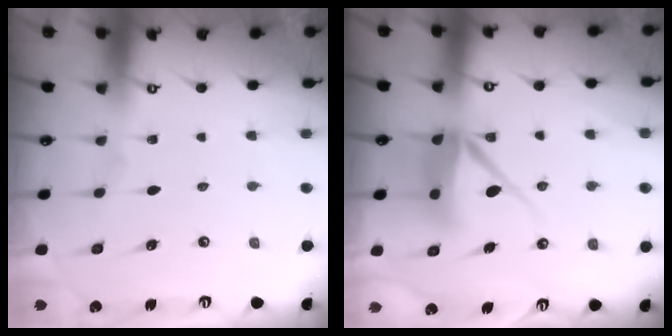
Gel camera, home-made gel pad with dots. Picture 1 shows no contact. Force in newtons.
{"total": 9.3, "press": 9.2, "slide": 1.4}